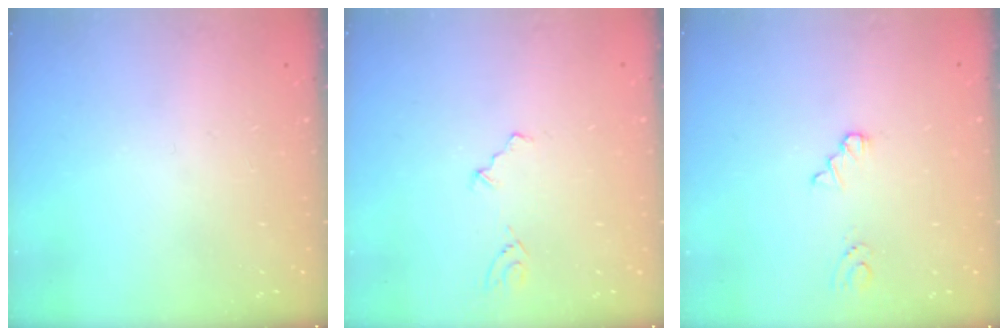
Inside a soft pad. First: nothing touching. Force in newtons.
{"total": 2.7, "press": 2.5, "slide": 1.2}
{"total": 1.1, "press": 1.1, "slide": 0.1}